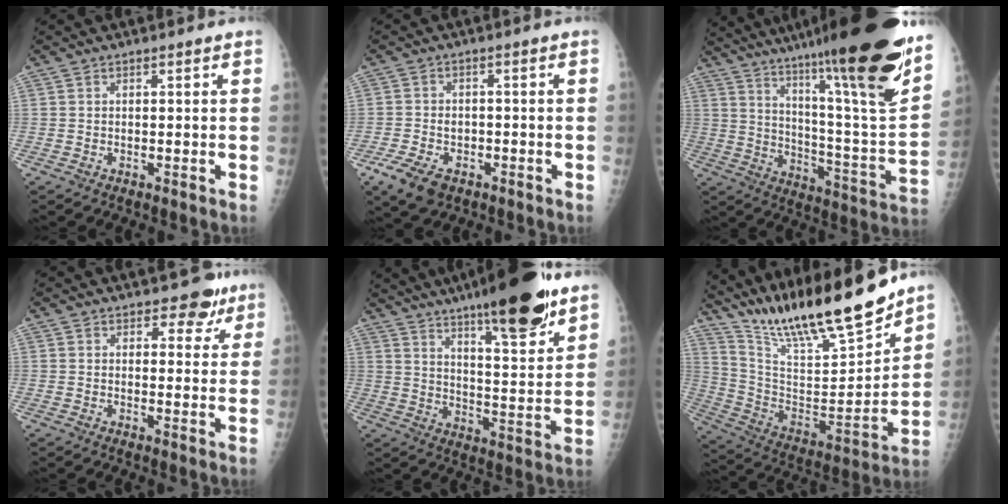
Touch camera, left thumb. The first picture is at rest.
{"total": 7.6, "force": [-4.3, 4.8, 4.1], "torque": [-0.079, 0.010, -0.071]}
{"total": 31.6, "force": [22.0, 2.6, 22.4], "torque": [-0.317, -0.104, 0.329]}
{"total": 5.3, "force": [3.7, 3.0, 2.2], "torque": [0.006, -0.018, 0.046]}
{"total": 20.6, "force": [13.9, 4.1, 14.6], "torque": [-0.201, -0.072, 0.217]}
{"total": 24.1, "force": [20.2, 3.7, 12.6], "torque": [-0.188, -0.103, 0.351]}